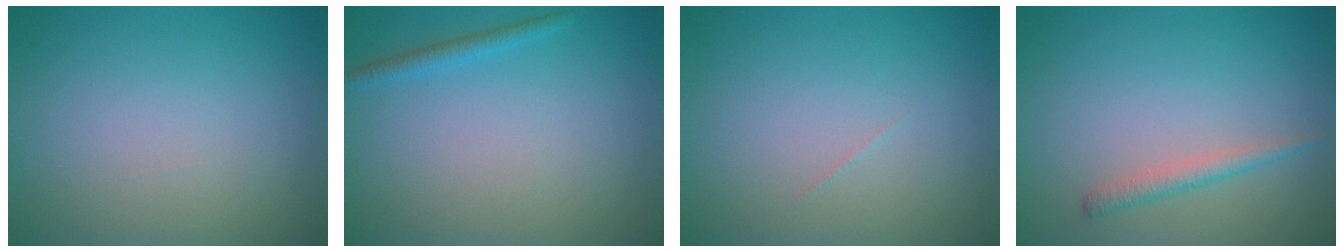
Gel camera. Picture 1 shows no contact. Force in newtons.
{"total": 1.3, "press": 1.3, "slide": 0.0}
{"total": 0.0}
{"total": 1.6, "press": 1.6, "slide": 0.1}